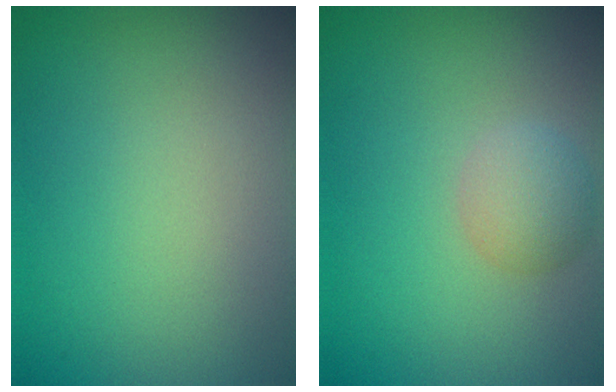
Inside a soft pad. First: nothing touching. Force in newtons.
{"total": 2.3, "press": 2.3, "slide": 0.2}